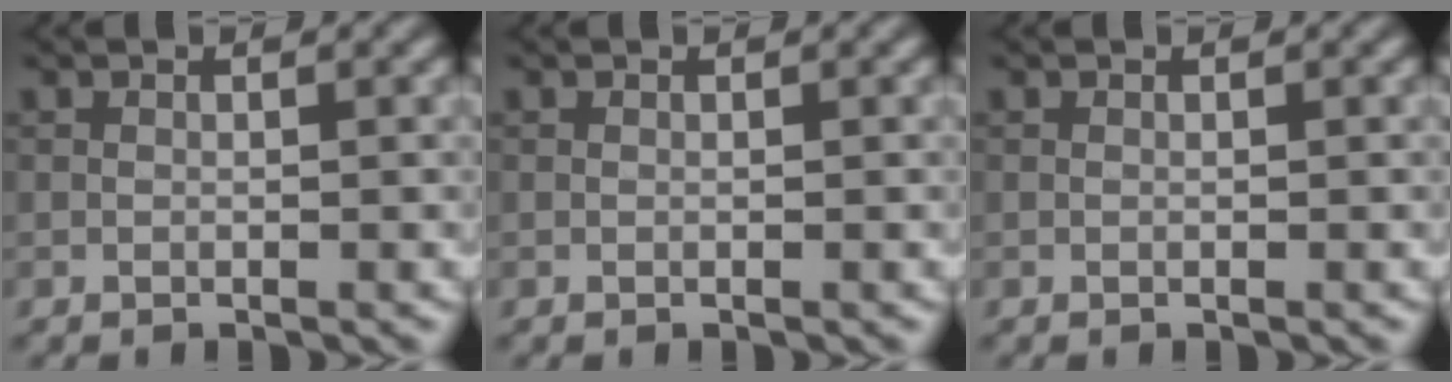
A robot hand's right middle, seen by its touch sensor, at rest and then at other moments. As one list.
[{"total": 0.0}, {"total": 0.0}]